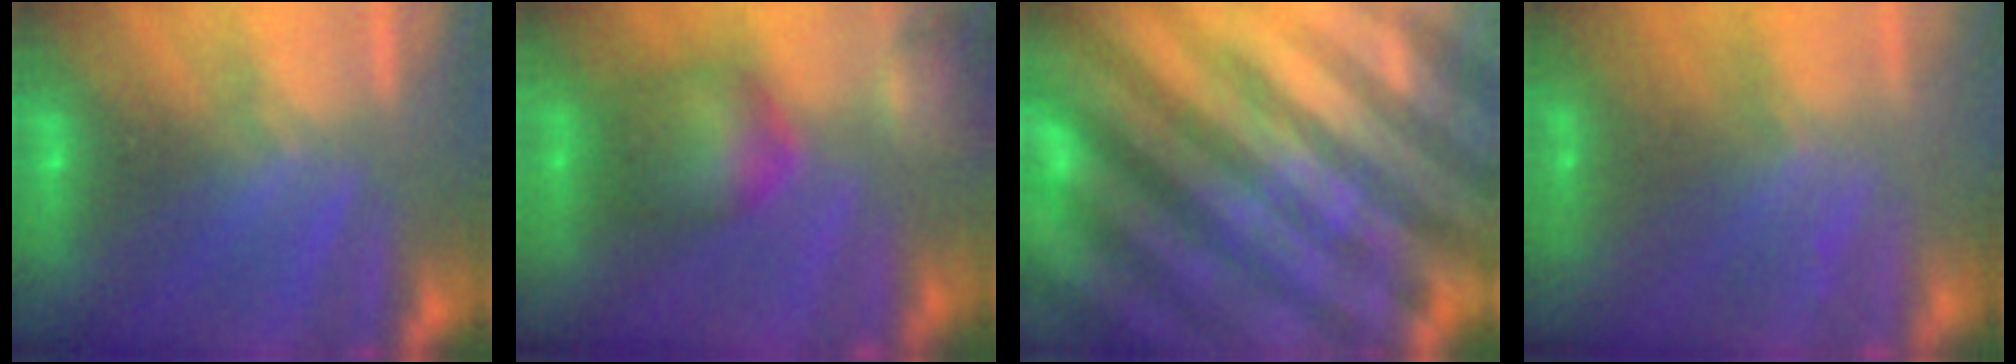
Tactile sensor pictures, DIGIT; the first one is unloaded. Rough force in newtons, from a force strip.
{"total": 6.0}
{"total": 7.8}
{"total": 2.3}